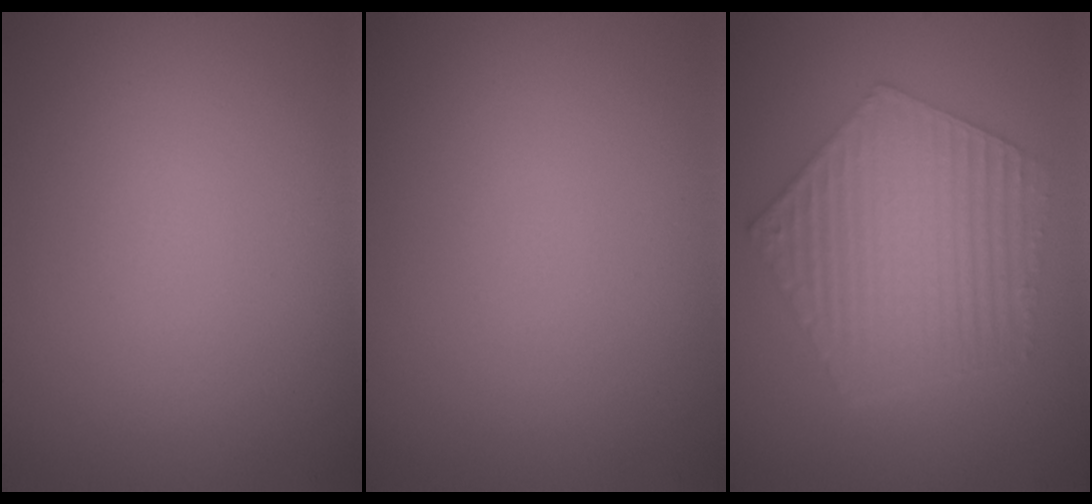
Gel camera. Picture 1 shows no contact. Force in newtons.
{"total": 0.0}
{"total": 6.7, "press": 4.9, "slide": 4.6}